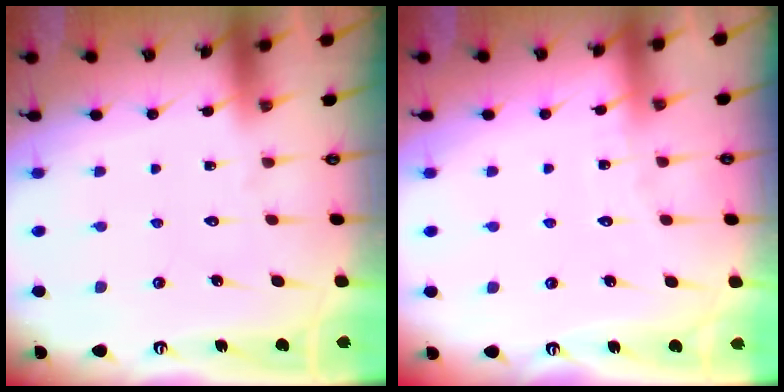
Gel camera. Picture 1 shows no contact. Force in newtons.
{"total": 2.7, "press": 2.7, "slide": 0.2}